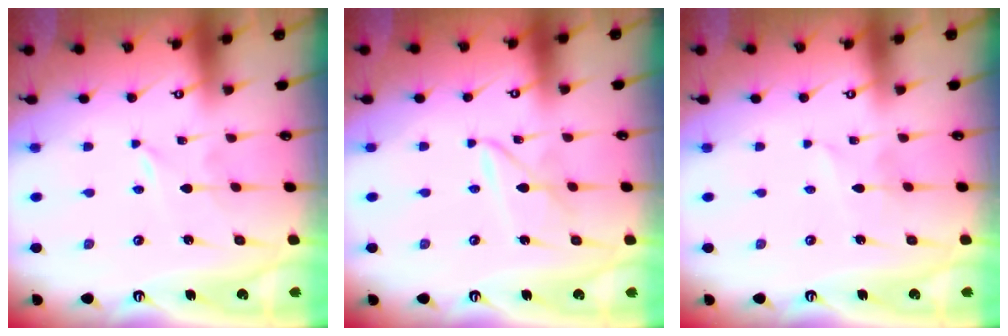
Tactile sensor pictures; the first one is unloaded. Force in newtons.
{"total": 4.2, "press": 4.2, "slide": 0.4}
{"total": 1.9, "press": 1.9, "slide": 0.2}